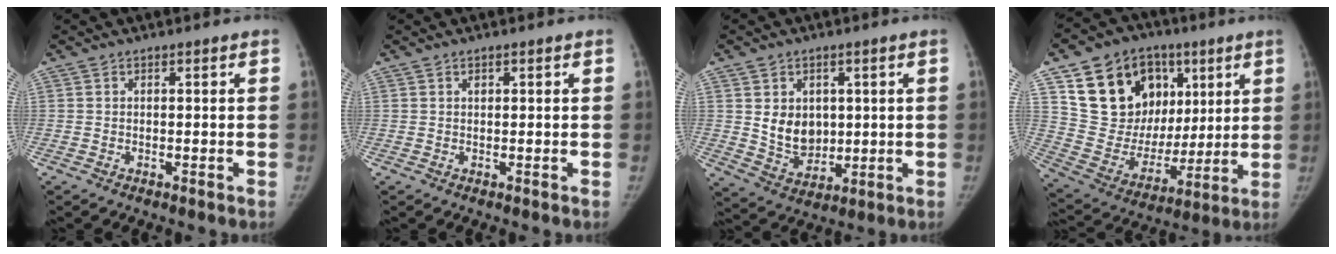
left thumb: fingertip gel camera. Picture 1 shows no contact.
{"total": 0.8, "force": [0.4, 0.5, 0.4], "torque": [-0.004, -0.001, 0.006]}
{"total": 8.8, "force": [1.5, 6.9, 5.3], "torque": [-0.051, -0.017, 0.043]}
{"total": 23.6, "force": [9.5, 17.4, 12.8], "torque": [-0.174, 0.003, 0.180]}